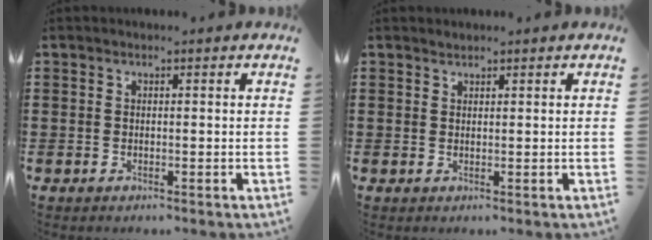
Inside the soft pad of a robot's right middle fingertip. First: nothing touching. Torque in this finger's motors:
{"motor_torque": [0.00, 0.00, 0.00, -0.01]}